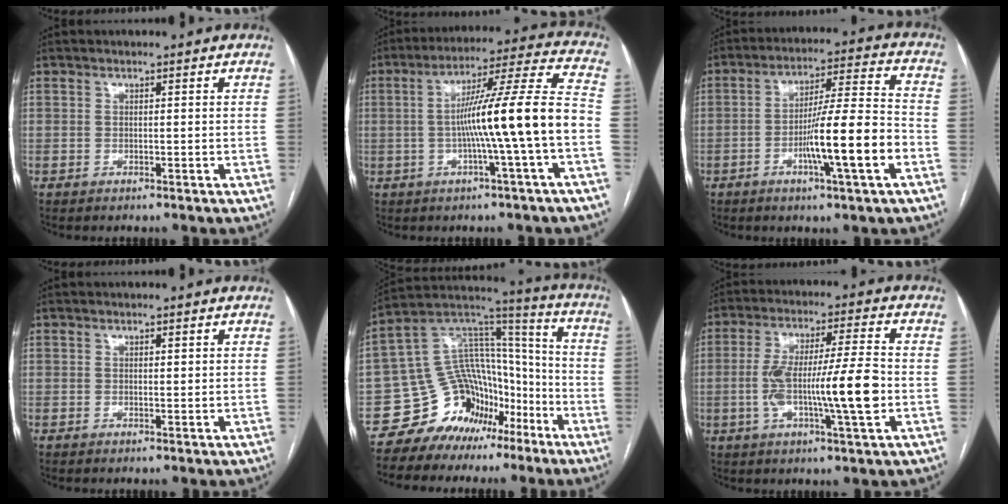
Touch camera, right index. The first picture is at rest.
{"total": 14.6, "force": [-2.7, -1.5, 14.3], "torque": [-0.224, 0.017, -0.048]}
{"total": 13.2, "force": [-4.4, -0.1, 12.4], "torque": [-0.206, 0.002, -0.073]}
{"total": 0.6, "force": [0.3, 0.2, 0.5], "torque": [-0.007, -0.001, 0.004]}
{"total": 15.3, "force": [-9.4, 10.9, 5.0], "torque": [-0.085, 0.098, -0.151]}
{"total": 13.1, "force": [-2.2, 0.7, 12.9], "torque": [-0.234, 0.006, -0.038]}